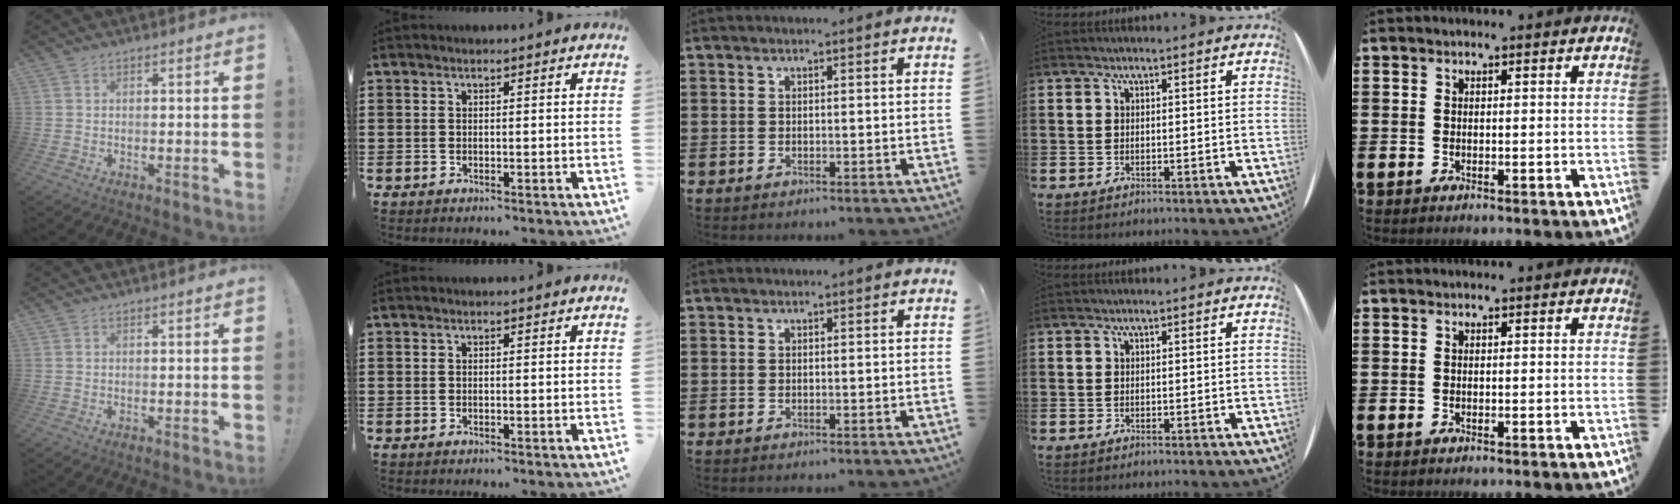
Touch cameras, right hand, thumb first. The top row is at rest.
{}